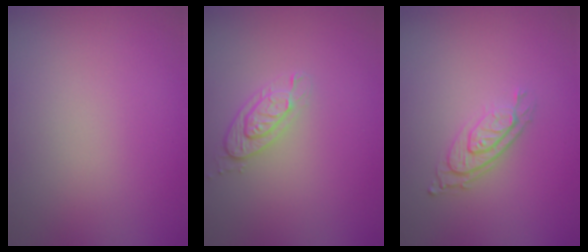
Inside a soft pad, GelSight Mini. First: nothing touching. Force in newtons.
{"total": 2.4, "press": 1.9, "slide": 1.4}
{"total": 2.9, "press": 2.1, "slide": 2.1}